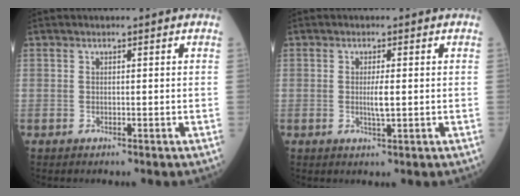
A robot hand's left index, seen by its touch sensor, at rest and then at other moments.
{"total": 2.3, "force": [-0.1, 0.3, 2.3], "torque": [-0.045, -0.002, 0.000]}